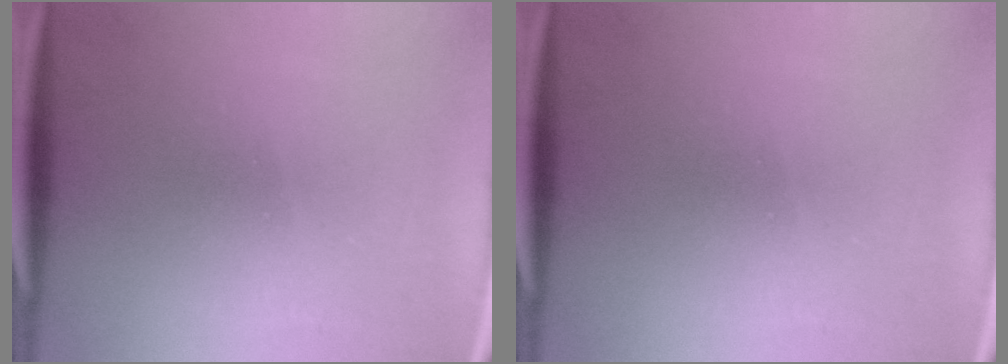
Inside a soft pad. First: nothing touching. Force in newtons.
{"total": 0.0}